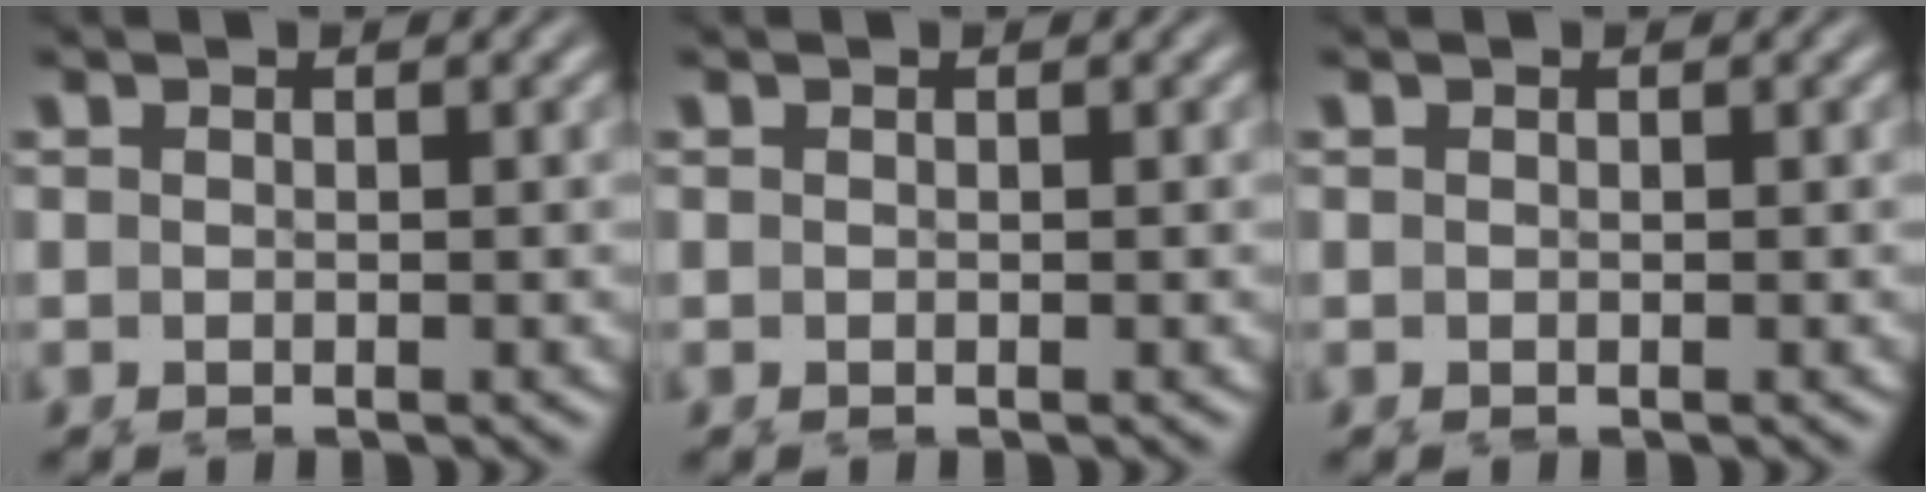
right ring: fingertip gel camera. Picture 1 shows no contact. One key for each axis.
{"total": 0.0}
{"total": 0.0}